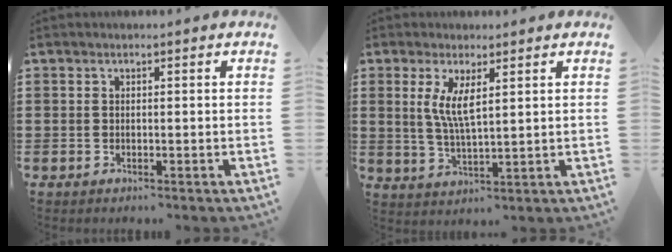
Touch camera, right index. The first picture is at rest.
{"total": 5.0, "force": [1.7, 1.3, 4.6], "torque": [-0.096, 0.000, 0.029]}